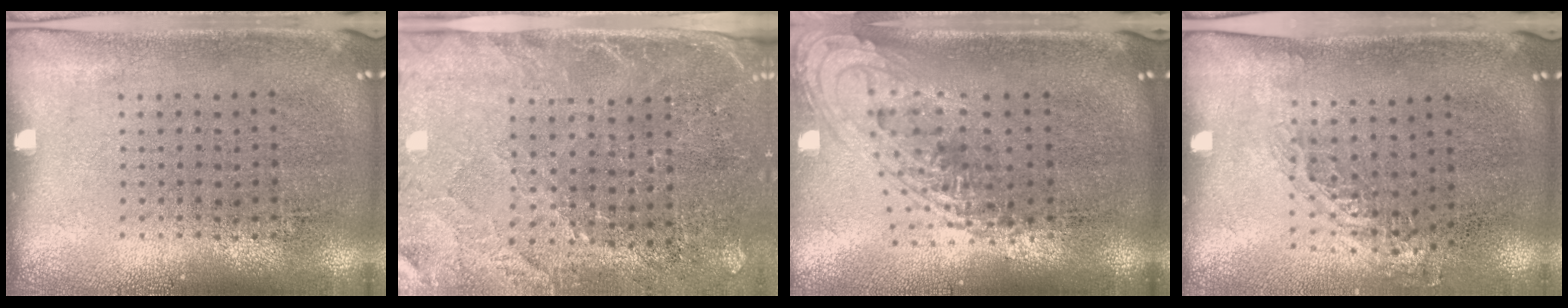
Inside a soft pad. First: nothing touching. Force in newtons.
{"total": 2.9, "press": 2.7, "slide": 1.1}
{"total": 1.8, "press": 1.4, "slide": 1.2}
{"total": 0.8, "press": 0.8, "slide": 0.3}